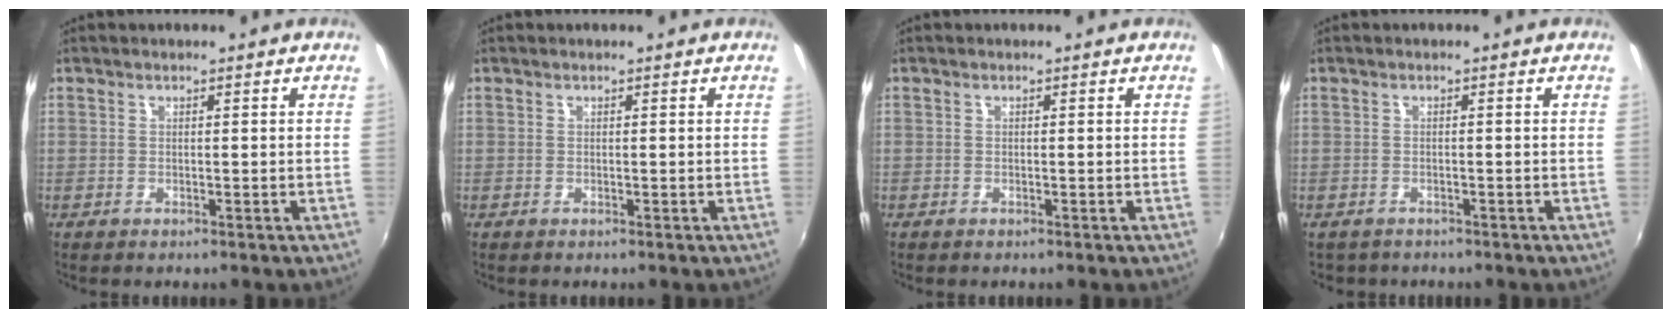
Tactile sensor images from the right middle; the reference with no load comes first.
{"total": 0.0}
{"total": 0.7, "force": [-0.5, 0.5, 0.0], "torque": [0.000, 0.000, -0.008]}
{"total": 0.8, "force": [-0.7, 0.3, 0.1], "torque": [-0.008, 0.000, -0.009]}